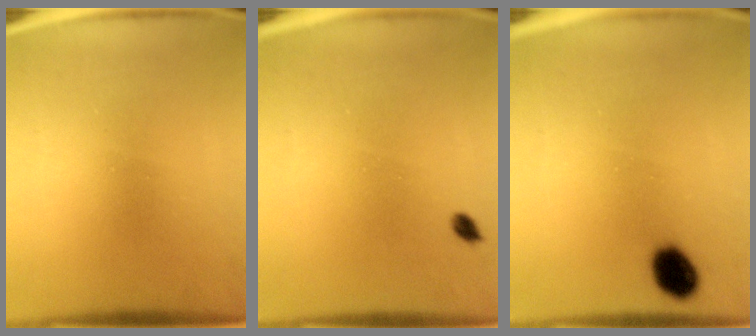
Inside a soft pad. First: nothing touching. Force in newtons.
{"total": 1.0}
{"total": 5.3}